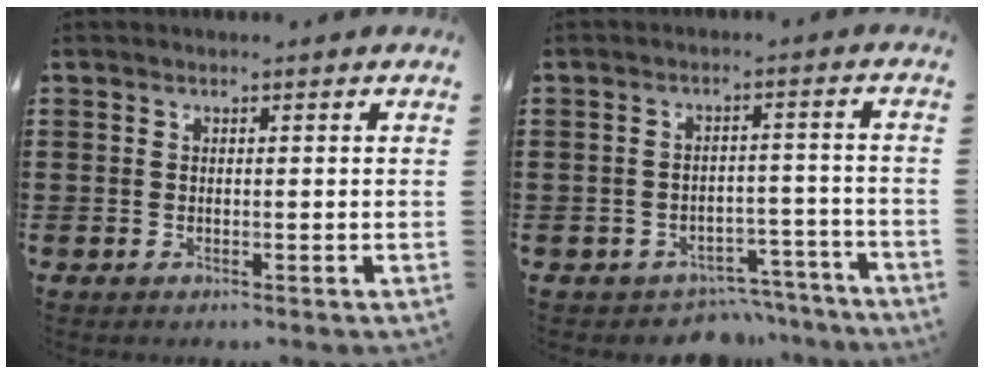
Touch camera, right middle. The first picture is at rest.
{"total": 4.3, "force": [-4.1, 1.0, 0.2], "torque": [-0.009, 0.007, -0.085]}